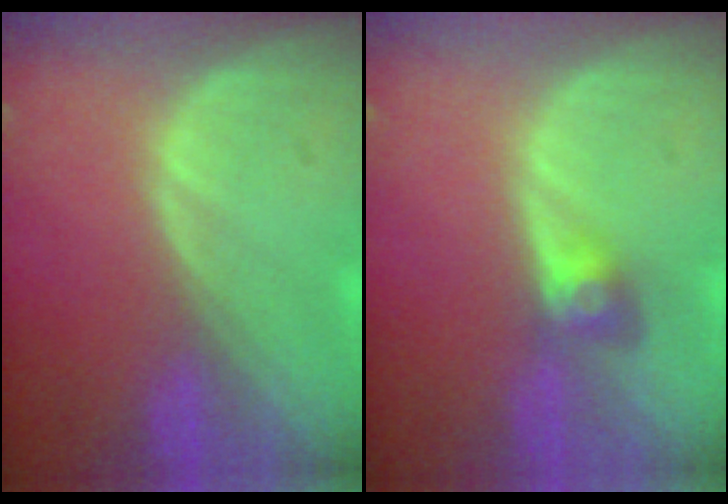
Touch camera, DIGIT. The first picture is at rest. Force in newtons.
{"total": 3.1, "press": 2.7, "slide": 1.4}